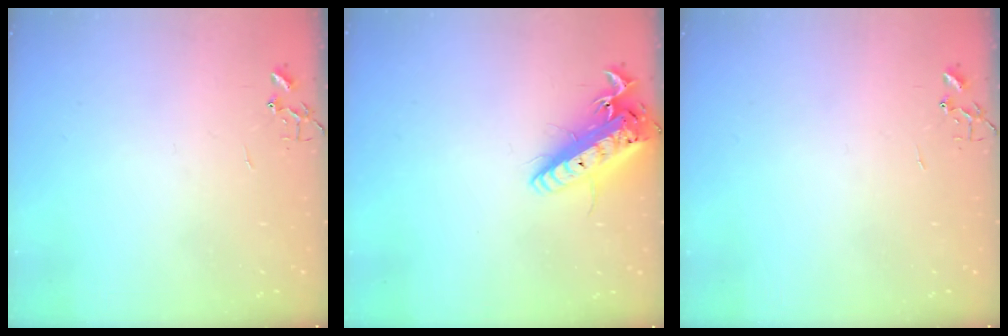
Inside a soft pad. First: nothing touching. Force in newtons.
{"total": 19.0, "press": 18.6, "slide": 3.8}
{"total": 0.0}